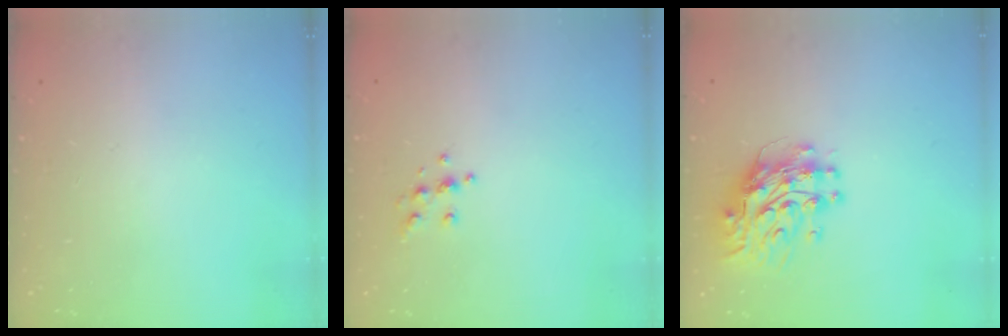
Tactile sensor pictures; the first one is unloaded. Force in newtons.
{"total": 6.2, "press": 6.2, "slide": 0.6}
{"total": 10.7, "press": 10.7, "slide": 0.9}